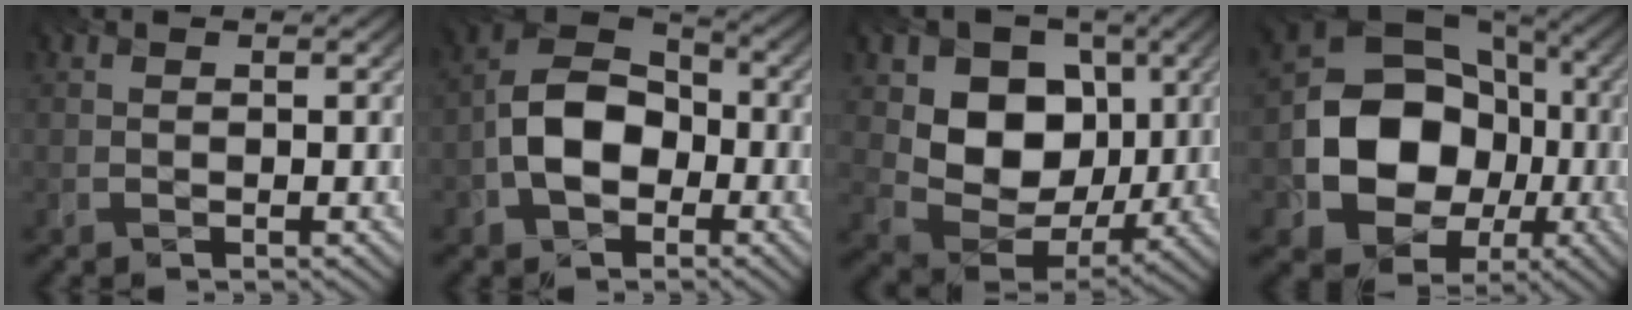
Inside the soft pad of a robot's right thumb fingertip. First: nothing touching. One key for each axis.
{"total": 9.0, "fx": -3.7, "fy": 6.2, "fz": 5.4, "tx": -0.105, "ty": 0.003, "tz": -0.083}
{"total": 10.4, "fx": 1.6, "fy": 8.4, "fz": 5.8, "tx": -0.116, "ty": -0.015, "tz": 0.015}
{"total": 14.6, "fx": -3.6, "fy": 12.3, "fz": 7.1, "tx": -0.137, "ty": -0.030, "tz": -0.076}